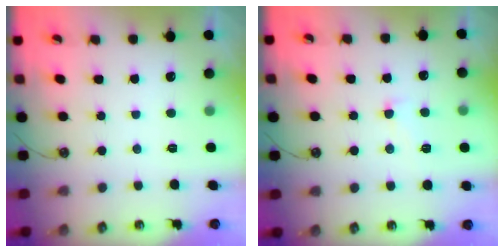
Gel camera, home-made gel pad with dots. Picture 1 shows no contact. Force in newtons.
{"total": 1.6, "press": 1.4, "slide": 0.8}